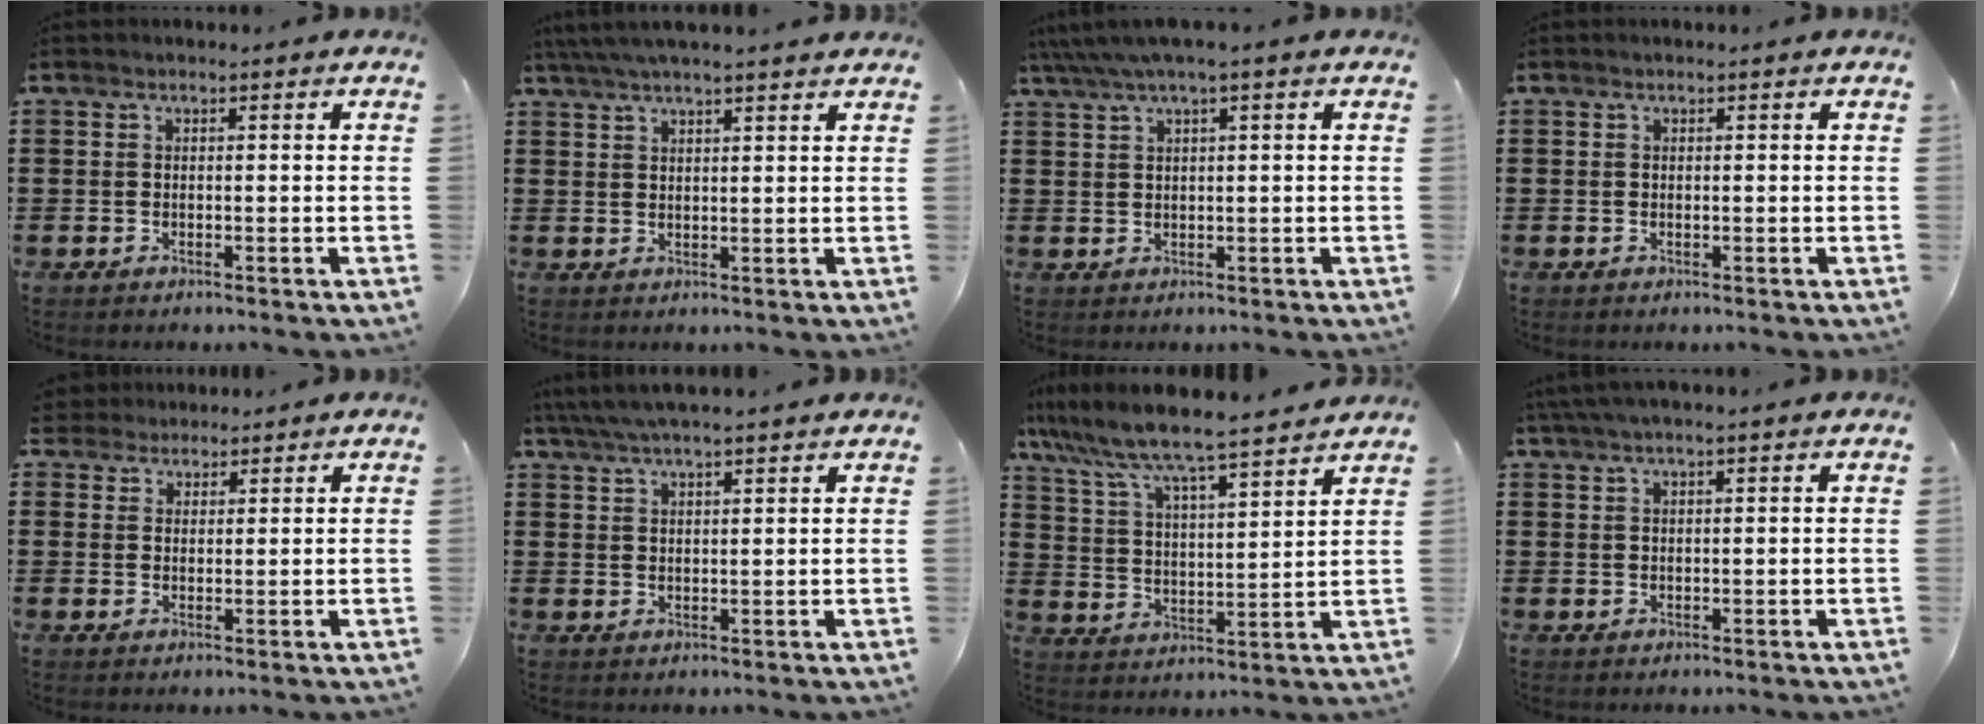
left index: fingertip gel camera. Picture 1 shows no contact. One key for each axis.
{"total": 3.9, "fx": 3.3, "fy": 0.0, "fz": 2.1, "tx": -0.049, "ty": -0.002, "tz": 0.060}
{"total": 2.3, "fx": 0.9, "fy": 0.0, "fz": 2.1, "tx": -0.042, "ty": -0.001, "tz": 0.015}
{"total": 0.0}
{"total": 2.4, "fx": 2.0, "fy": 1.2, "fz": -0.3, "tx": -0.004, "ty": 0.010, "tz": 0.039}
{"total": 4.1, "fx": 3.6, "fy": 0.1, "fz": 2.0, "tx": -0.050, "ty": -0.008, "tz": 0.065}
{"total": 6.8, "fx": 6.4, "fy": -0.3, "fz": 2.4, "tx": -0.077, "ty": -0.048, "tz": 0.103}
{"total": 2.2, "fx": 1.6, "fy": 0.0, "fz": 1.5, "tx": -0.030, "ty": 0.001, "tz": 0.030}